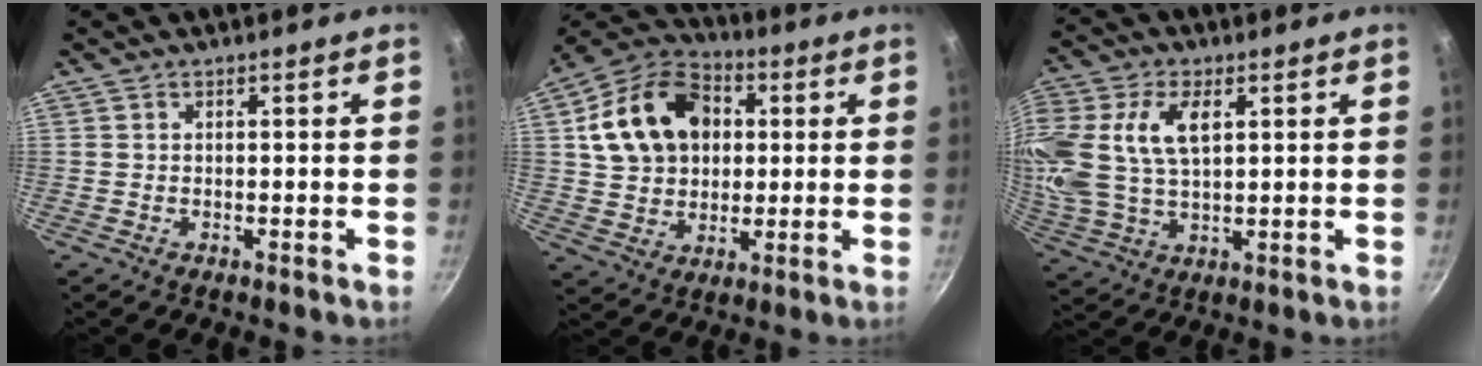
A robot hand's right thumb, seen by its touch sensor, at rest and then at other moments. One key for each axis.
{"total": 17.8, "fx": 3.9, "fy": 13.5, "fz": 10.9, "tx": -0.165, "ty": 0.018, "tz": 0.059}
{"total": 16.8, "fx": 4.5, "fy": 9.8, "fz": 12.8, "tx": -0.280, "ty": 0.003, "tz": 0.088}